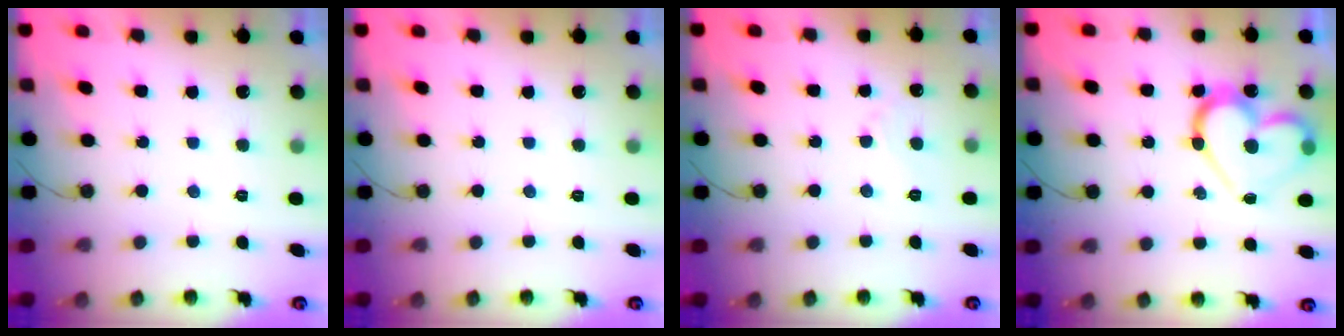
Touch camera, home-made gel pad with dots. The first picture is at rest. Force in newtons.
{"total": 0.0}
{"total": 3.7, "press": 3.7, "slide": 0.4}
{"total": 16.1, "press": 16.0, "slide": 1.5}